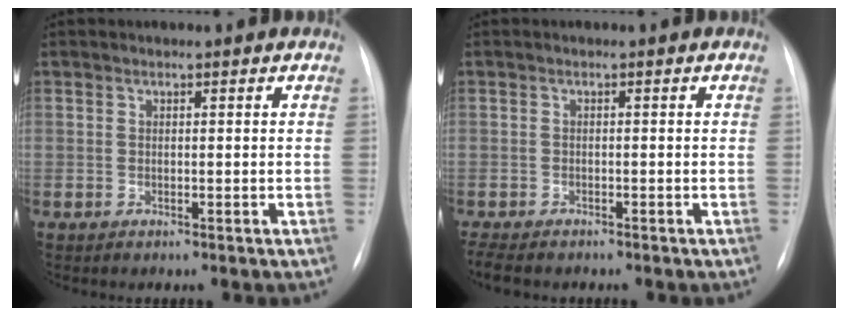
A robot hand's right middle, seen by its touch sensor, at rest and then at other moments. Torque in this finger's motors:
{"motor_torque": [-0.37, -0.52, -0.05, 0.02]}